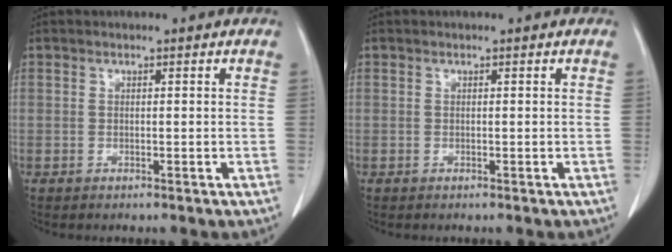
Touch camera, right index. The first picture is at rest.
{"total": 0.0}